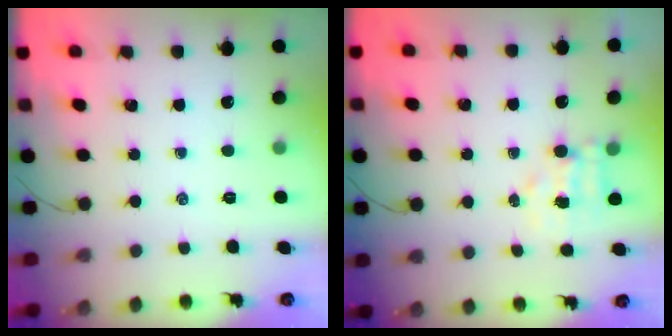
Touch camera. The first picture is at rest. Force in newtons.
{"total": 3.7, "press": 3.7, "slide": 0.6}